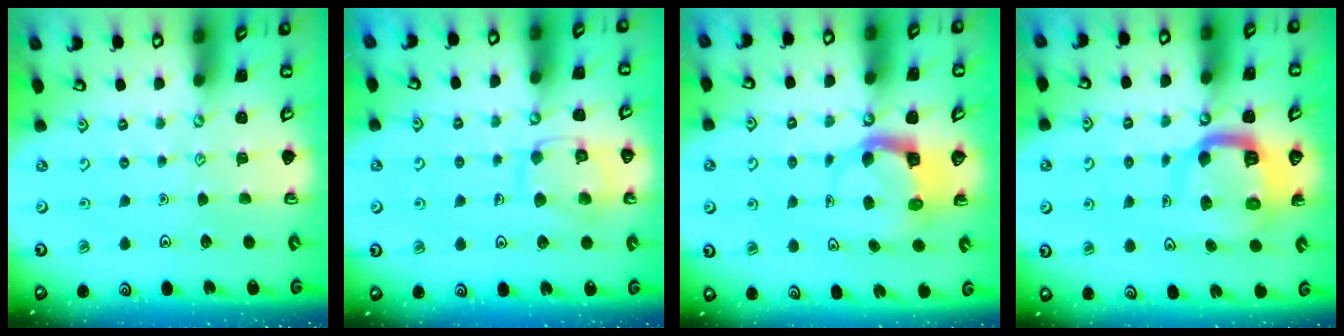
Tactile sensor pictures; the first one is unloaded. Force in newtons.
{"total": 11.7, "press": 11.6, "slide": 0.9}
{"total": 4.0, "press": 4.0, "slide": 0.3}
{"total": 9.6, "press": 9.6, "slide": 1.2}